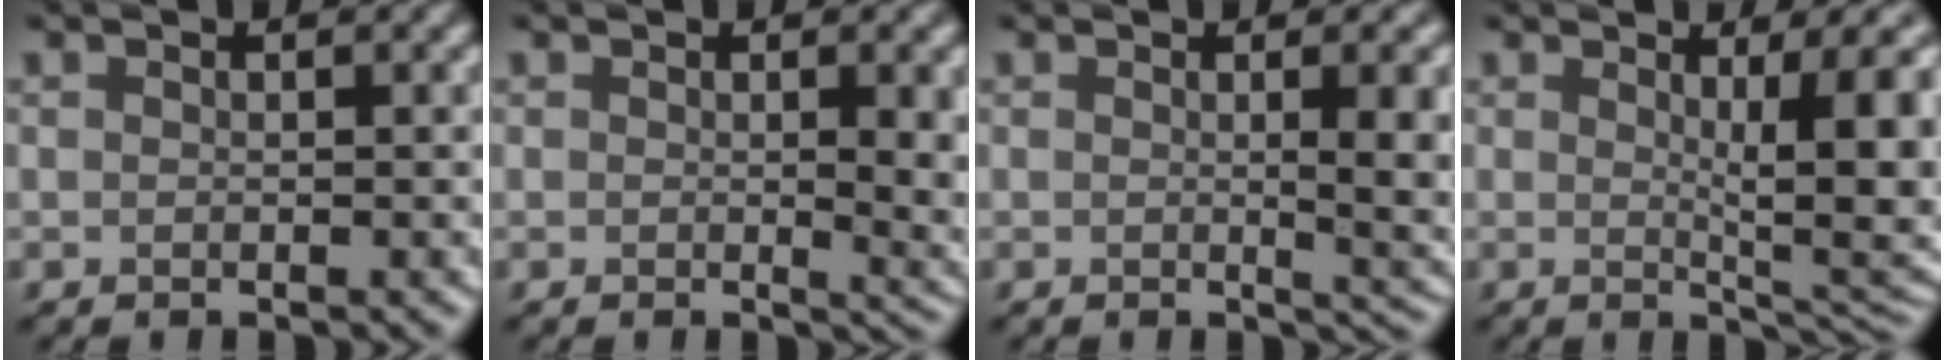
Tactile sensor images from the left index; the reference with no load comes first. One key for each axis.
{"total": 4.2, "fx": 0.2, "fy": 1.3, "fz": 4.1, "tx": -0.046, "ty": -0.005, "tz": 0.004}
{"total": 6.0, "fx": 0.2, "fy": 1.8, "fz": 5.7, "tx": -0.059, "ty": -0.006, "tz": 0.006}
{"total": 7.8, "fx": 1.3, "fy": 2.0, "fz": 7.5, "tx": -0.090, "ty": -0.010, "tz": 0.022}